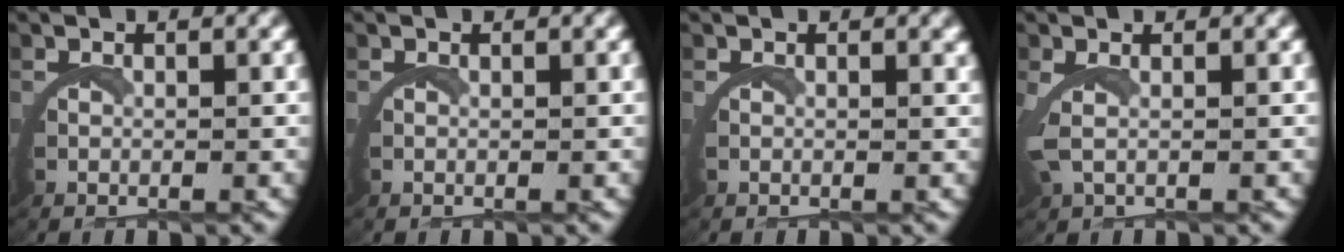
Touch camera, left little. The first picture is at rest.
{"total": 0.0}
{"total": 0.9, "force": [0.7, 0.2, 0.6], "torque": [-0.016, 0.000, 0.010]}
{"total": 2.0, "force": [0.7, 0.5, 1.9], "torque": [-0.058, -0.007, 0.018]}